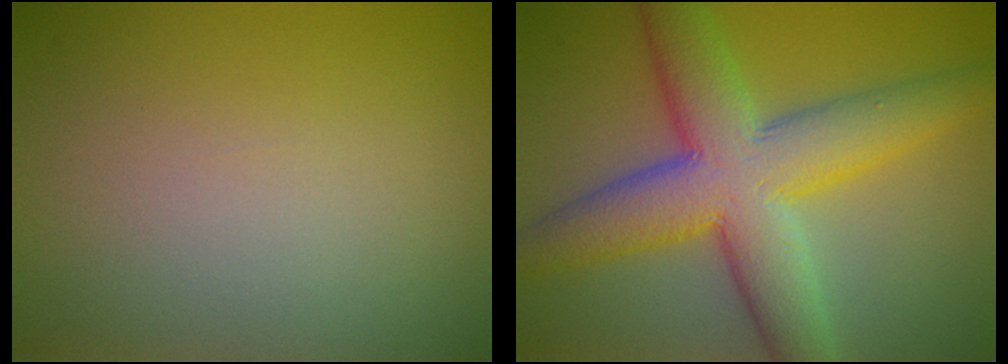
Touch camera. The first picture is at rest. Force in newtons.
{"total": 9.7, "press": 9.7, "slide": 0.3}